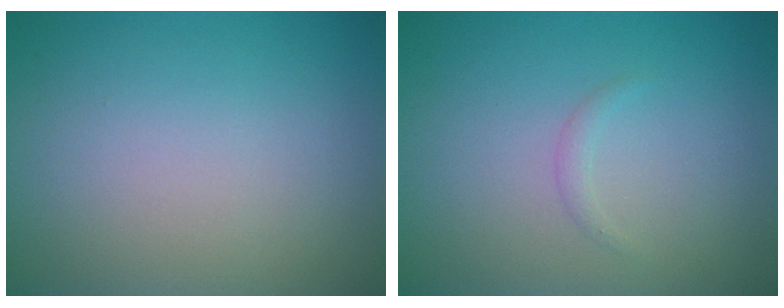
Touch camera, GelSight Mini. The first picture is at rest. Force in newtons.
{"total": 0.6, "press": 0.6, "slide": 0.0}